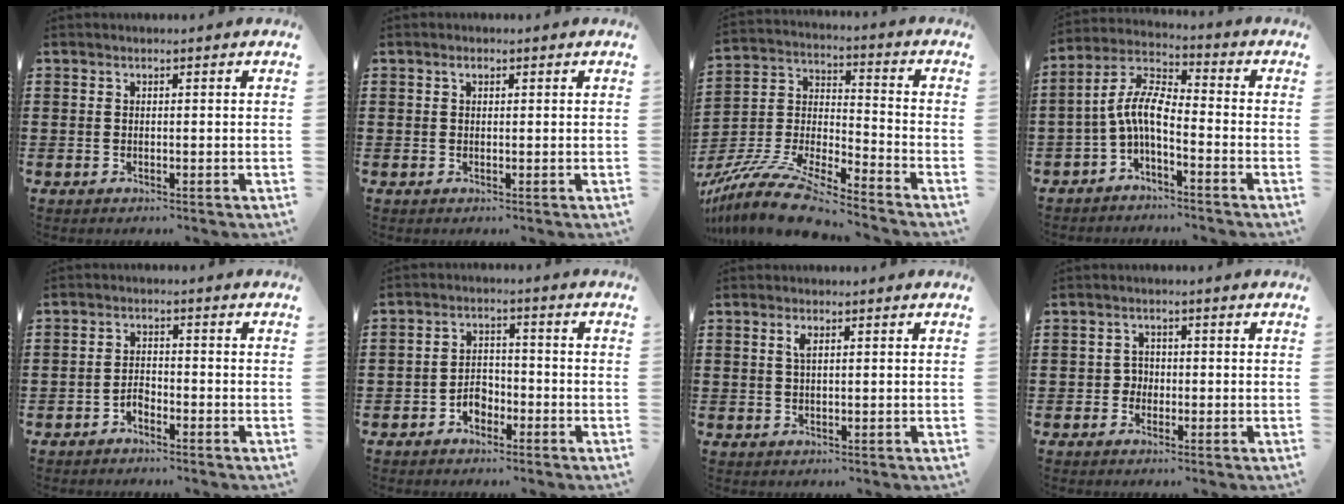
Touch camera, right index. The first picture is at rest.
{"total": 0.8, "force": [0.3, 0.5, 0.6], "torque": [-0.013, 0.002, 0.006]}
{"total": 11.7, "force": [-10.6, 1.0, 4.9], "torque": [-0.111, 0.010, -0.214]}
{"total": 6.8, "force": [-2.0, 2.3, 6.1], "torque": [-0.149, -0.018, -0.049]}
{"total": 1.9, "force": [-1.7, 0.8, 0.5], "torque": [-0.016, 0.003, -0.035]}
{"total": 3.3, "force": [-2.1, 2.2, 1.2], "torque": [-0.027, 0.006, -0.044]}
{"total": 1.6, "force": [0.6, 0.5, 1.4], "torque": [-0.029, 0.005, 0.008]}
{"total": 1.8, "force": [-0.6, 1.6, 0.6], "torque": [-0.017, 0.003, -0.015]}